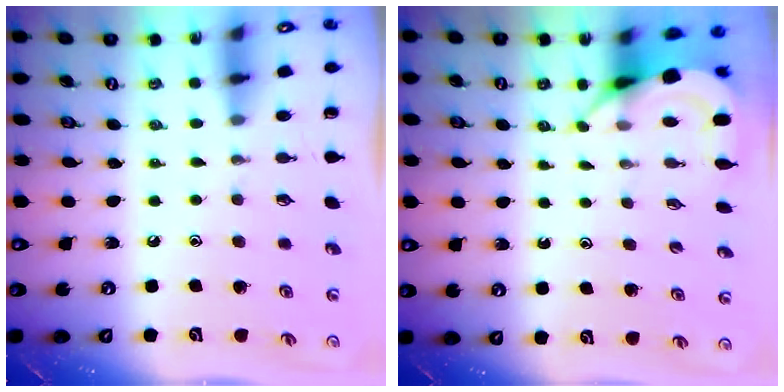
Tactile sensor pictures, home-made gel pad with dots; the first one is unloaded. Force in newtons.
{"total": 3.9, "press": 3.9, "slide": 0.3}